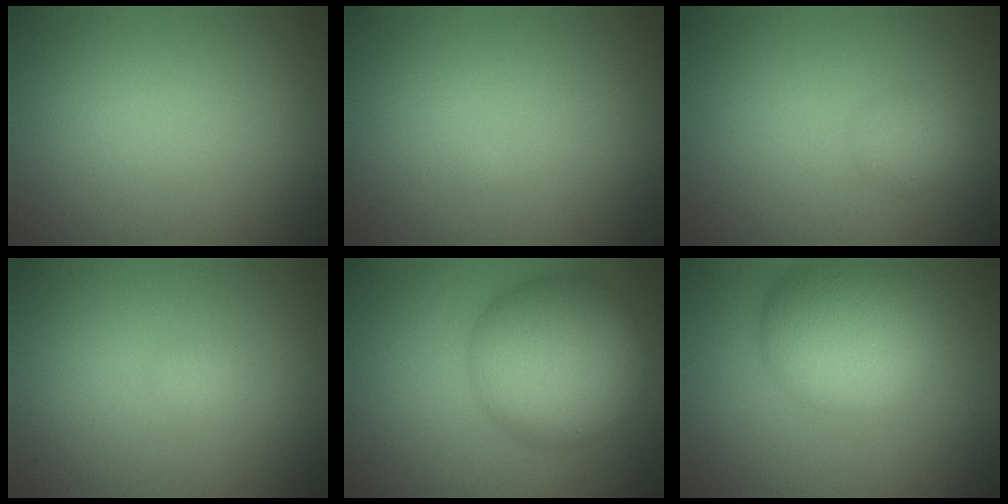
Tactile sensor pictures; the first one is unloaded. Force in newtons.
{"total": 0.0}
{"total": 1.6, "press": 1.6, "slide": 0.1}
{"total": 0.6, "press": 0.6, "slide": 0.0}
{"total": 10.2, "press": 10.2, "slide": 0.1}
{"total": 8.5, "press": 8.4, "slide": 0.5}